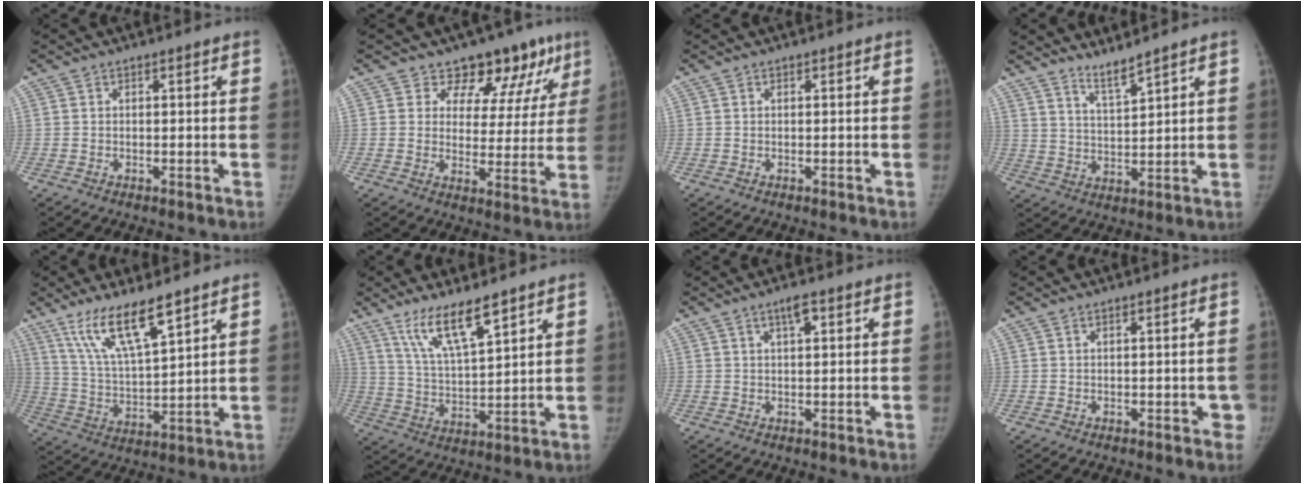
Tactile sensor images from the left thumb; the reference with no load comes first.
{"total": 12.9, "force": [9.1, 7.9, 4.4], "torque": [0.003, -0.044, 0.098]}
{"total": 0.0}
{"total": 4.7, "force": [4.2, -0.1, 1.9], "torque": [-0.036, -0.047, 0.090]}
{"total": 12.5, "force": [8.5, 2.4, 8.8], "torque": [-0.161, -0.043, 0.176]}
{"total": 10.4, "force": [7.3, 2.0, 7.2], "torque": [-0.133, -0.043, 0.149]}
{"total": 2.9, "force": [1.4, 0.8, 2.4], "torque": [-0.041, 0.000, 0.024]}
{"total": 1.9, "force": [-0.2, 1.2, 1.4], "torque": [0.000, 0.005, -0.001]}